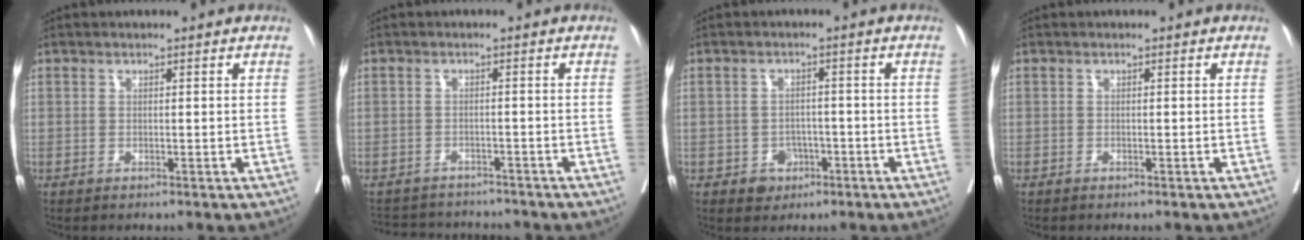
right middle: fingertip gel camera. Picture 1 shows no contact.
{"total": 7.3, "force": [-7.0, 2.2, 0.6], "torque": [-0.004, 0.010, -0.096]}
{"total": 3.6, "force": [-1.8, 2.8, 1.3], "torque": [-0.010, 0.008, -0.021]}
{"total": 0.6, "force": [-0.4, 0.1, 0.4], "torque": [-0.010, -0.002, -0.007]}